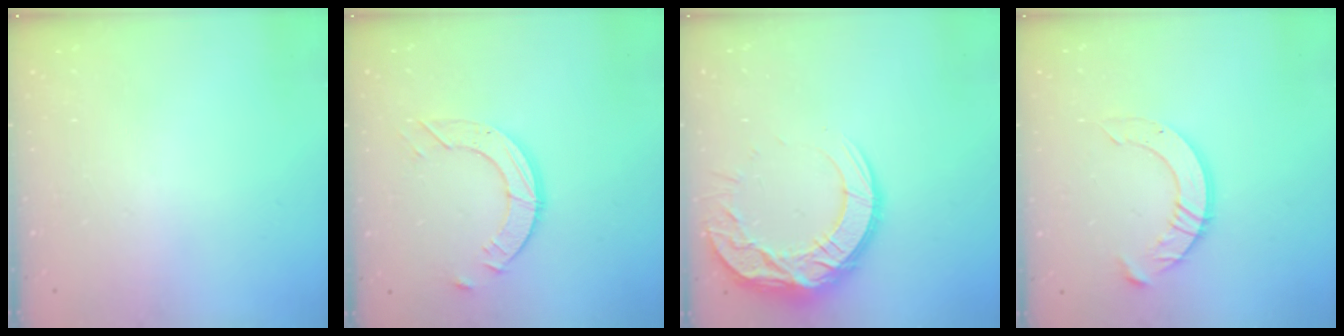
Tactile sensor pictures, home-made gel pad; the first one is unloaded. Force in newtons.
{"total": 8.4, "press": 8.4, "slide": 0.5}
{"total": 14.6, "press": 14.6, "slide": 1.1}
{"total": 10.5, "press": 10.5, "slide": 0.9}